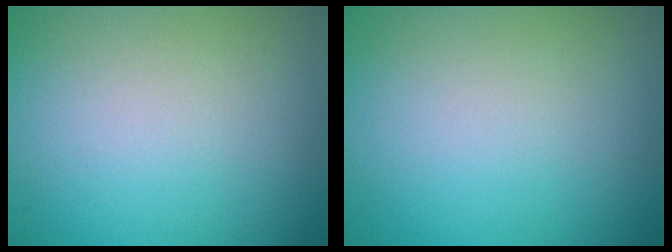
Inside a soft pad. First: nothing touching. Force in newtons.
{"total": 0.0}